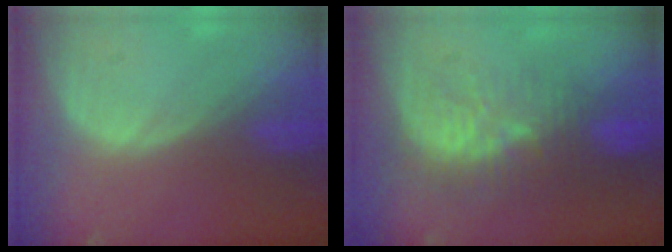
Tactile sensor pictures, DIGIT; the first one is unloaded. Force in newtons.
{"total": 9.3, "press": 8.6, "slide": 3.6}